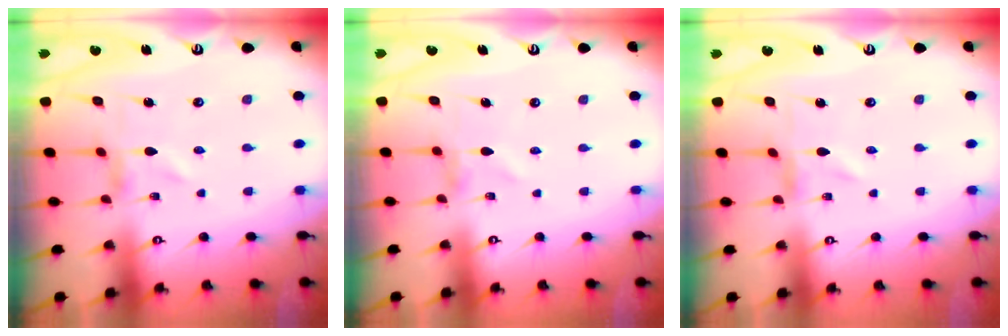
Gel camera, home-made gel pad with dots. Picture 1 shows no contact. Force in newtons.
{"total": 0.0}
{"total": 0.0}